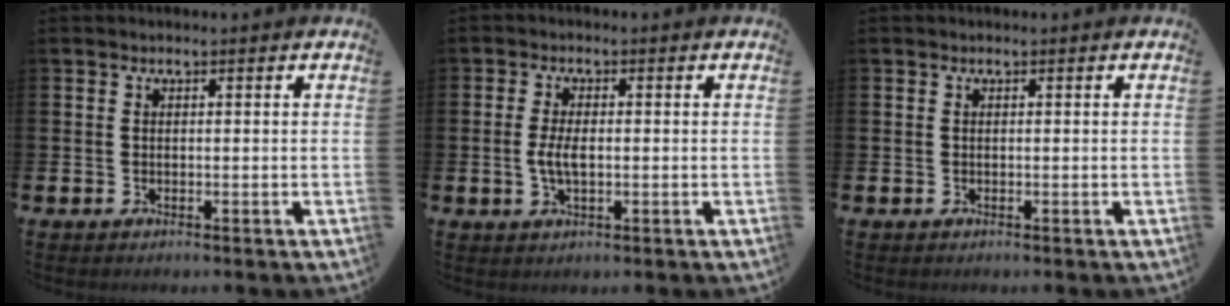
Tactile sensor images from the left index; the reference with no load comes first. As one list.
[{"total": 3.3, "force": [-0.3, 1.5, 3.0], "torque": [-0.061, 0.000, -0.009]}, {"total": 0.0}]